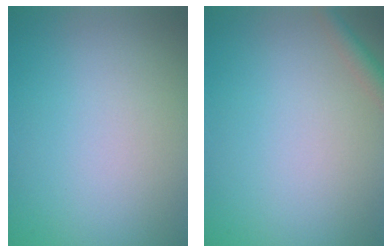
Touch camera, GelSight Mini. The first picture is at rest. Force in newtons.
{"total": 1.6, "press": 1.6, "slide": 0.1}